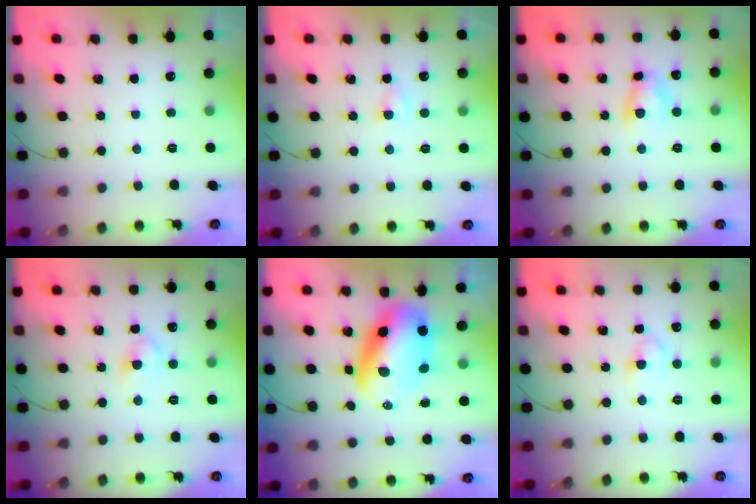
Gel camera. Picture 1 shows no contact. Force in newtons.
{"total": 1.0, "press": 0.8, "slide": 0.6}
{"total": 4.6, "press": 4.5, "slide": 0.6}
{"total": 4.2, "press": 4.0, "slide": 1.3}
{"total": 9.3, "press": 9.0, "slide": 2.2}
{"total": 2.4, "press": 2.1, "slide": 1.1}